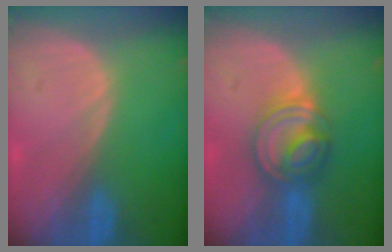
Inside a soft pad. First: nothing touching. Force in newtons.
{"total": 7.0, "press": 6.3, "slide": 3.1}